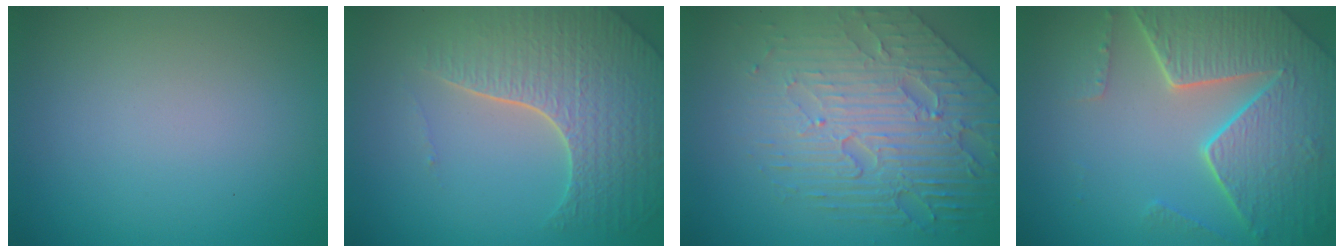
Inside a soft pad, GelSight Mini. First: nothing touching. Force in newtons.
{"total": 7.1, "press": 5.3, "slide": 4.6}
{"total": 7.4, "press": 5.6, "slide": 4.8}
{"total": 7.8, "press": 5.7, "slide": 5.4}